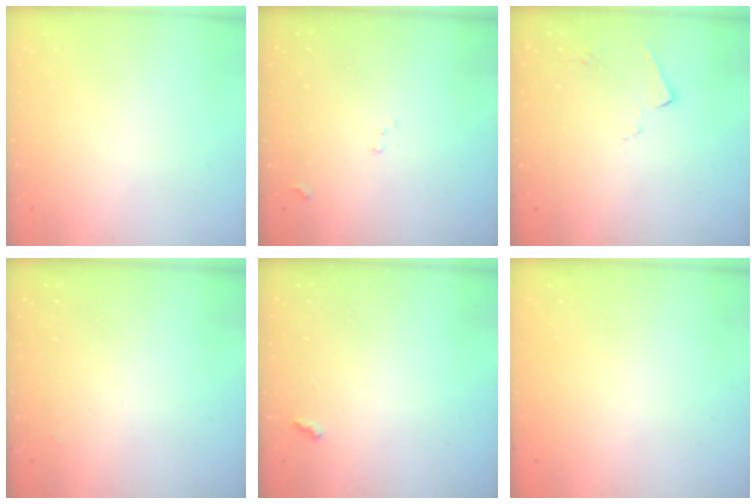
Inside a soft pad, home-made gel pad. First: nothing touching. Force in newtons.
{"total": 7.7, "press": 7.6, "slide": 1.0}
{"total": 6.2, "press": 6.2, "slide": 0.1}
{"total": 1.1, "press": 1.0, "slide": 0.3}
{"total": 2.3, "press": 2.3, "slide": 0.5}
{"total": 1.1, "press": 1.0, "slide": 0.1}